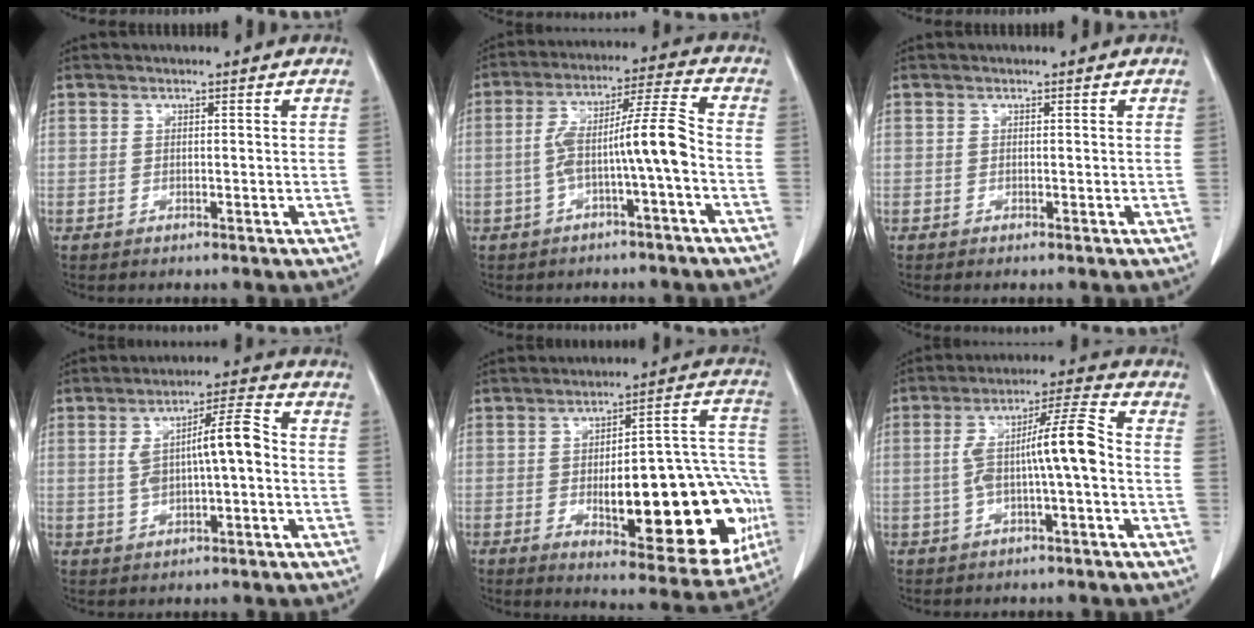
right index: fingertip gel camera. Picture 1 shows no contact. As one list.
[{"total": 9.6, "force": [-2.3, 0.0, 9.3], "torque": [-0.164, 0.033, -0.040]}, {"total": 0.0}, {"total": 8.2, "force": [0.2, 1.6, 8.1], "torque": [-0.144, 0.023, 0.003]}, {"total": 24.9, "force": [-5.4, 7.4, 23.1], "torque": [-0.237, 0.028, -0.052]}, {"total": 9.7, "force": [-1.0, 0.7, 9.6], "torque": [-0.171, 0.033, -0.021]}]